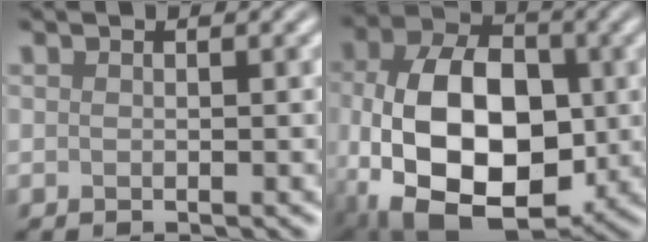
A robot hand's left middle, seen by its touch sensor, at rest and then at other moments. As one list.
[{"total": 14.0, "force": [-1.9, 9.0, 10.6], "torque": [-0.197, -0.010, -0.035]}]